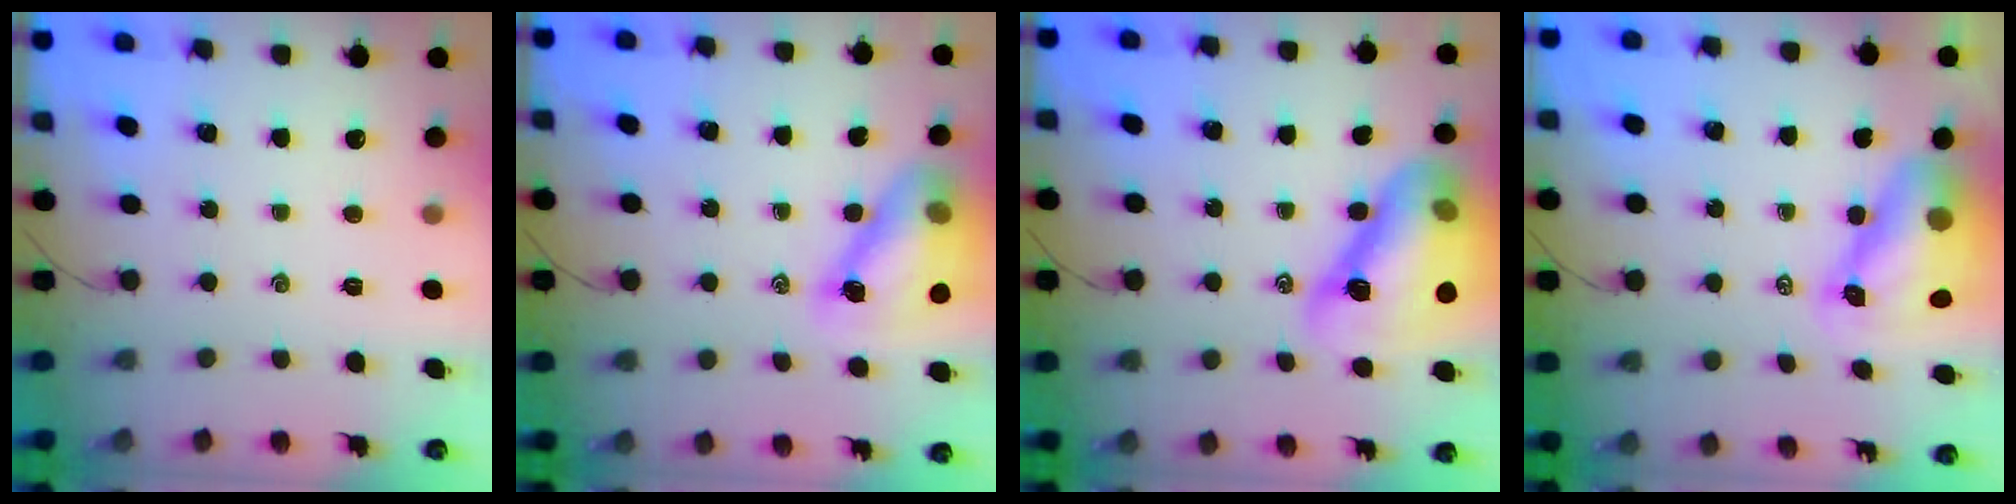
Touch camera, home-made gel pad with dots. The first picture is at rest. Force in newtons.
{"total": 12.7, "press": 12.2, "slide": 3.6}
{"total": 19.3, "press": 18.5, "slide": 5.4}
{"total": 9.5, "press": 9.0, "slide": 2.8}